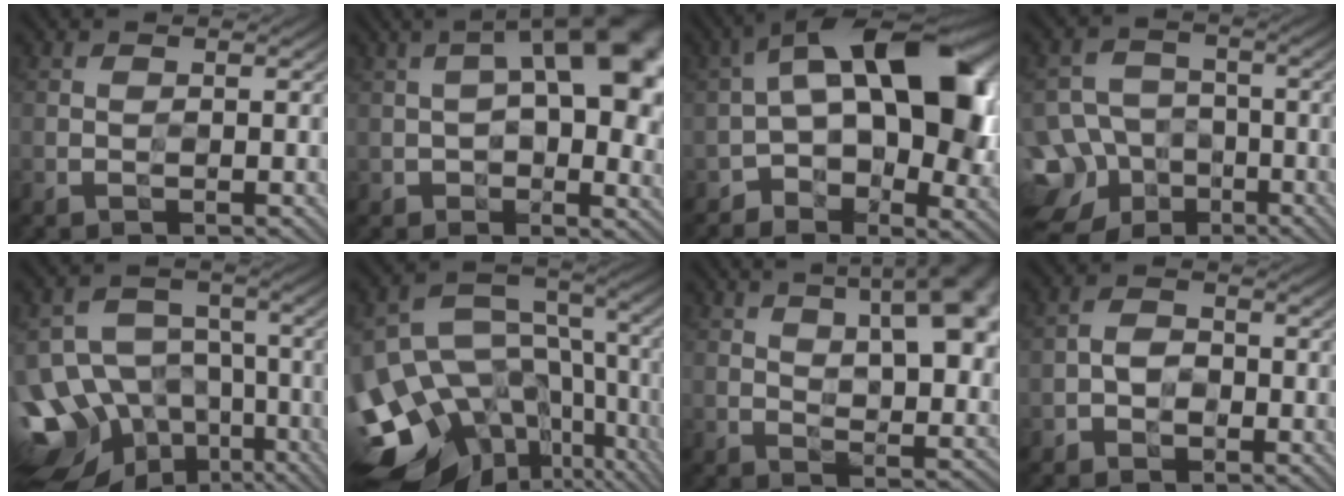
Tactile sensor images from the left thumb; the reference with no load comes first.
{"total": 14.1, "force": [2.2, 7.5, 11.7], "torque": [-0.120, 0.011, 0.029]}
{"total": 14.3, "force": [-0.6, 8.3, 11.6], "torque": [-0.145, 0.016, -0.015]}
{"total": 12.5, "force": [-6.7, 9.8, 3.8], "torque": [-0.110, -0.041, -0.107]}
{"total": 12.9, "force": [-6.2, 9.5, 6.2], "torque": [-0.145, -0.016, -0.093]}
{"total": 17.2, "force": [-6.2, 11.4, 11.4], "torque": [-0.219, -0.012, -0.064]}
{"total": 14.9, "force": [7.0, 6.4, 11.5], "torque": [-0.122, 0.034, 0.095]}
{"total": 1.7, "force": [-0.8, 1.3, 0.6], "torque": [-0.006, 0.008, -0.022]}